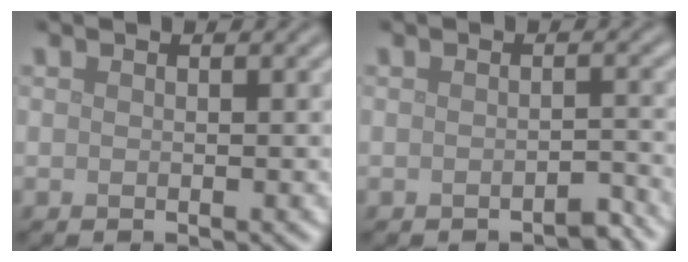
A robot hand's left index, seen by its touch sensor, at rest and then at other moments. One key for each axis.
{"total": 1.4, "fx": -1.1, "fy": 0.4, "fz": 0.7, "tx": -0.011, "ty": 0.003, "tz": -0.017}